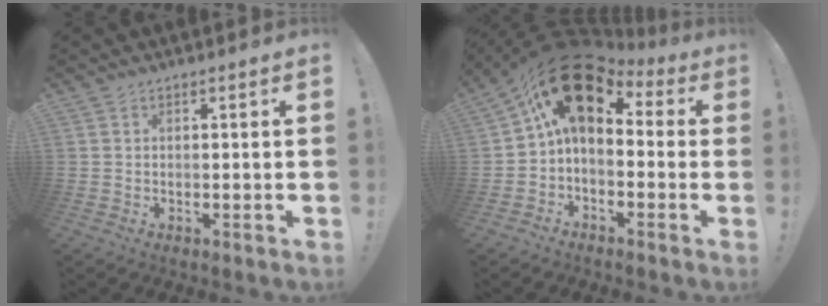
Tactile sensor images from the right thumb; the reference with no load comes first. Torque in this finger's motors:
{"motor_torque": [1.67, 3.34, 1.15, -0.51, 0.64]}